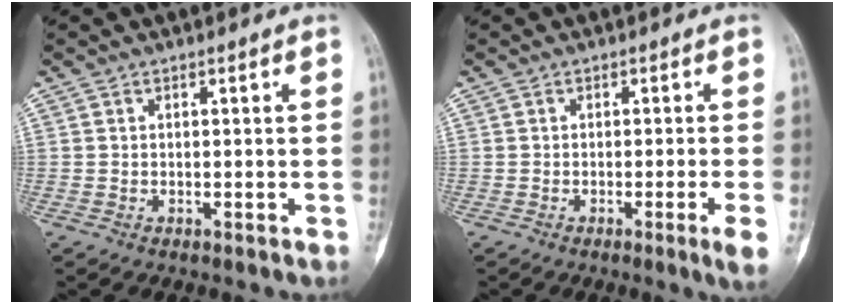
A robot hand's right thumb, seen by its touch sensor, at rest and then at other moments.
{"total": 3.7, "force": [-1.4, -0.6, 3.4], "torque": [-0.058, -0.008, -0.021]}